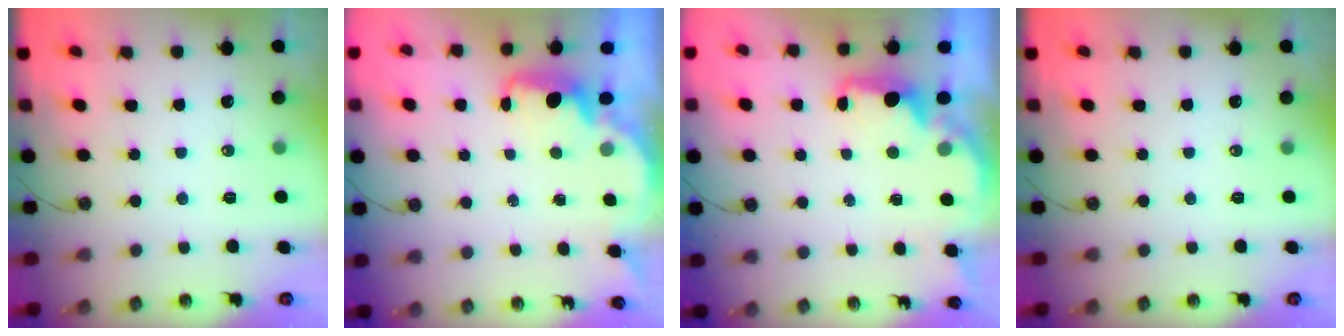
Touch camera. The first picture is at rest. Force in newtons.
{"total": 2.3, "press": 2.2, "slide": 0.6}
{"total": 2.3, "press": 2.2, "slide": 0.8}
{"total": 0.0}